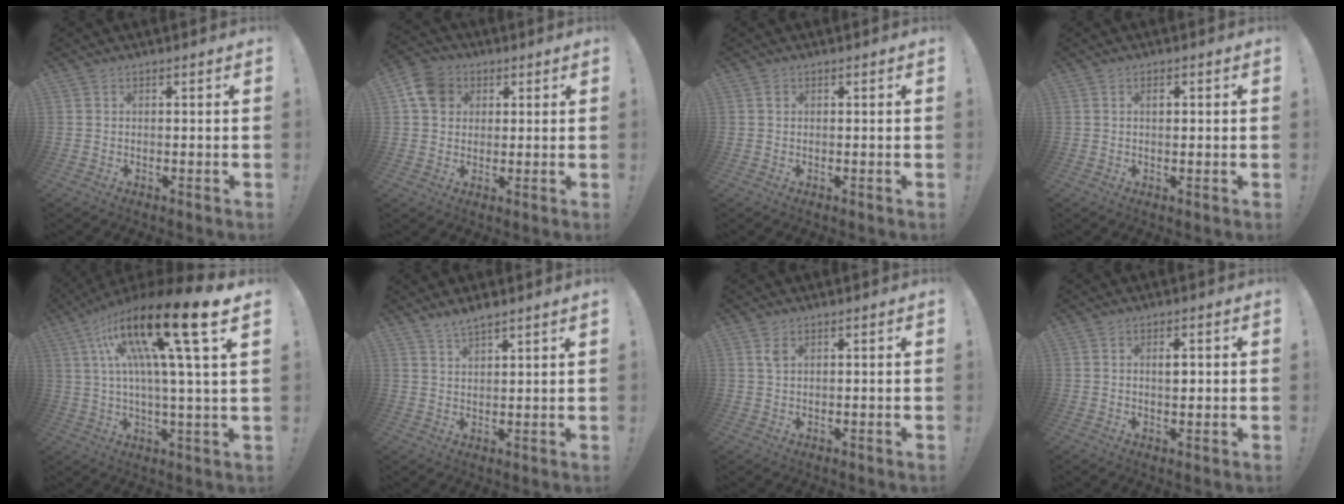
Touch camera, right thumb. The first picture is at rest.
{"total": 9.2, "force": [3.1, 7.5, 4.2], "torque": [-0.079, -0.001, 0.063]}
{"total": 0.7, "force": [0.2, 0.6, 0.3], "torque": [-0.007, 0.003, 0.004]}
{"total": 1.0, "force": [0.3, 0.5, 0.8], "torque": [-0.009, 0.000, 0.002]}
{"total": 22.5, "force": [8.3, 2.6, 20.7], "torque": [-0.374, -0.038, 0.116]}
{"total": 3.9, "force": [3.4, 0.1, 1.7], "torque": [-0.038, -0.017, 0.062]}
{"total": 2.0, "force": [1.0, 1.0, 1.4], "torque": [-0.027, 0.000, 0.018]}
{"total": 2.2, "force": [0.4, 1.0, 1.9], "torque": [-0.016, -0.008, 0.000]}